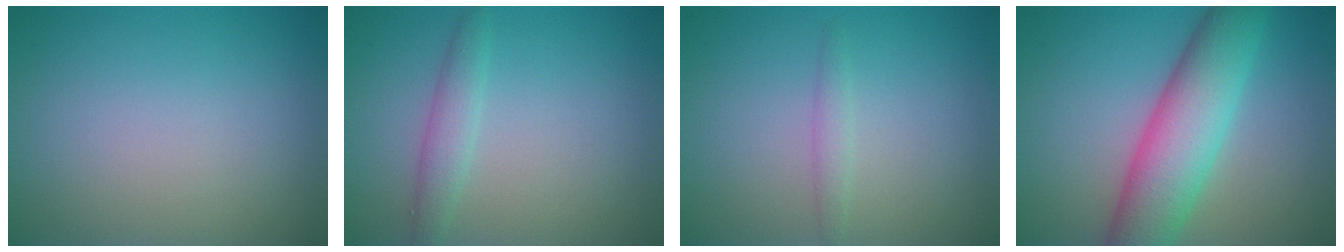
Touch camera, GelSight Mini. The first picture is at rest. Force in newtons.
{"total": 1.9, "press": 1.9, "slide": 0.0}
{"total": 1.1, "press": 1.1, "slide": 0.0}
{"total": 8.2, "press": 8.2, "slide": 0.2}